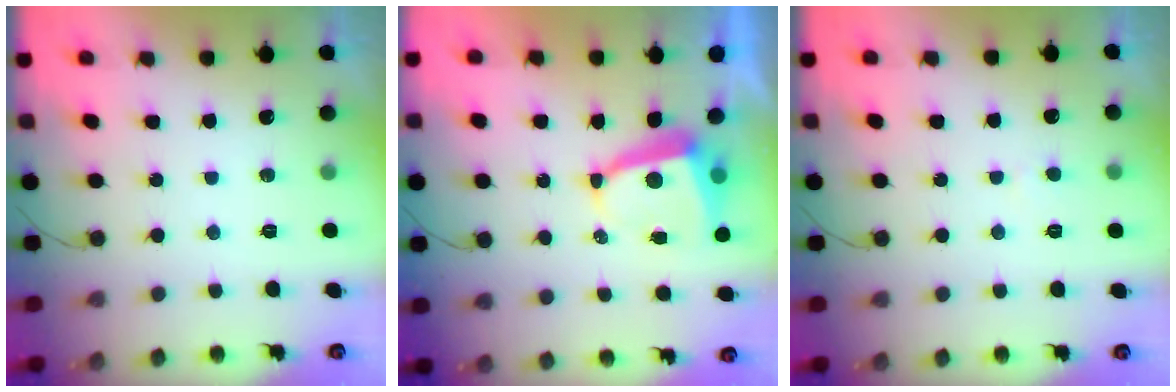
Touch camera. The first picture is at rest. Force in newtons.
{"total": 6.3, "press": 6.3, "slide": 0.6}
{"total": 1.8, "press": 1.7, "slide": 0.1}